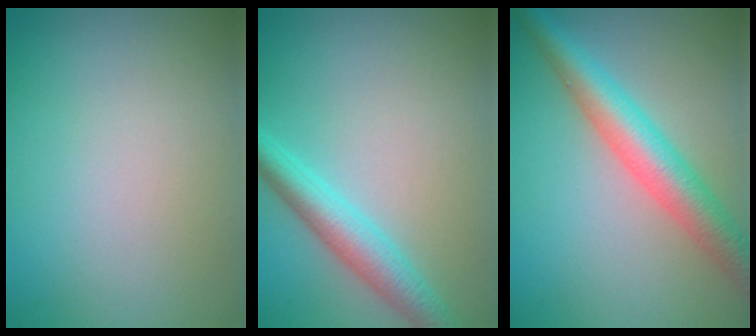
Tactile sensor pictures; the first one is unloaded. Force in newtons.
{"total": 3.8, "press": 3.8, "slide": 0.1}
{"total": 5.7, "press": 5.6, "slide": 0.2}